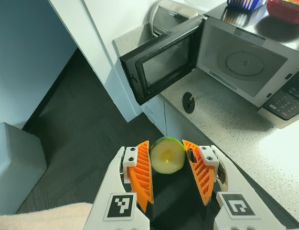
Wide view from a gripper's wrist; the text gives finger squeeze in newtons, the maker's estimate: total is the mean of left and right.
{"total": 10.1, "left": 10.2, "right": 9.9}